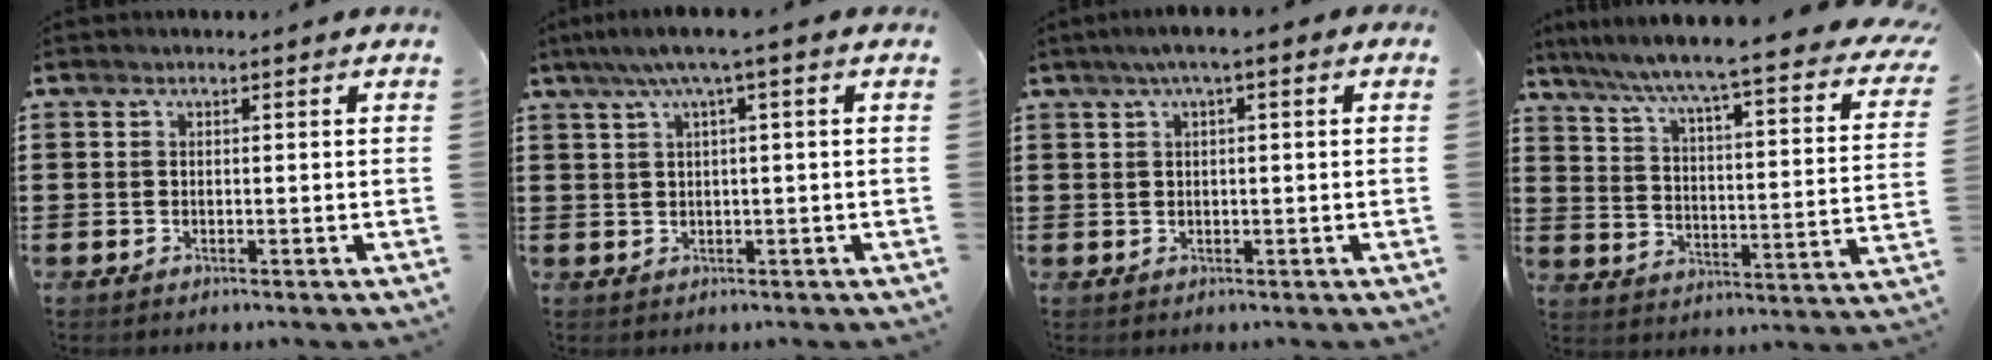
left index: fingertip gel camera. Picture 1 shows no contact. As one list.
[{"total": 3.4, "force": [0.8, -0.2, 3.3], "torque": [-0.065, -0.003, 0.010]}, {"total": 2.1, "force": [0.3, 0.2, 2.1], "torque": [-0.037, 0.001, 0.005]}, {"total": 5.5, "force": [4.5, -0.8, 3.0], "torque": [-0.081, -0.051, 0.065]}]